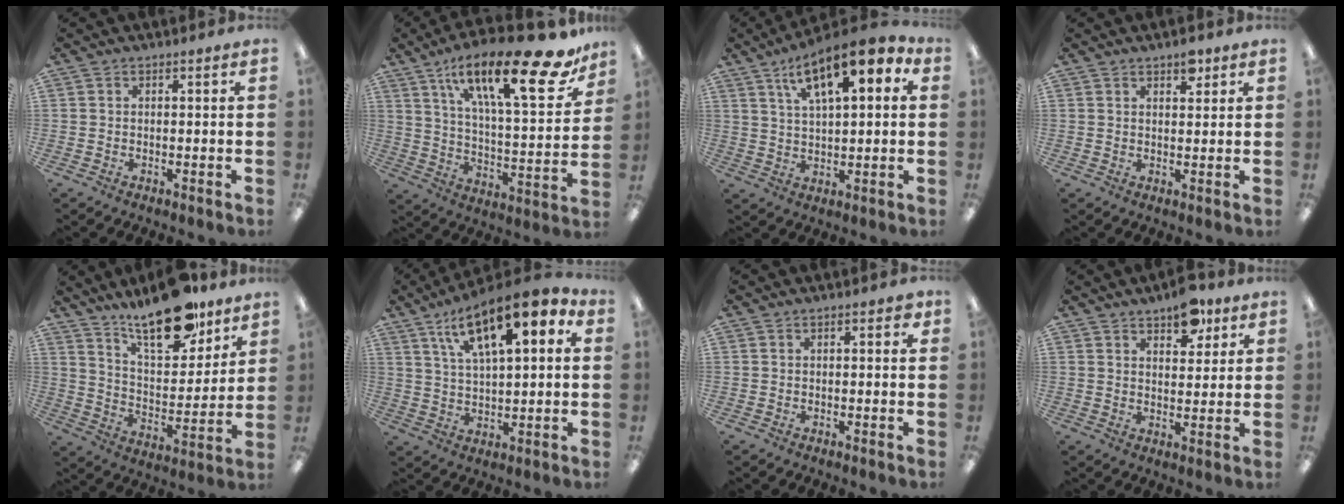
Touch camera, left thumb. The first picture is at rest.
{"total": 26.2, "force": [15.9, 8.2, 19.1], "torque": [-0.292, -0.087, 0.255]}
{"total": 14.3, "force": [8.1, 5.1, 10.6], "torque": [-0.165, -0.030, 0.133]}
{"total": 3.5, "force": [2.7, 1.5, 1.6], "torque": [-0.003, -0.013, 0.041]}
{"total": 18.4, "force": [14.4, 6.8, 9.2], "torque": [-0.147, -0.091, 0.248]}
{"total": 16.4, "force": [9.6, 5.7, 12.0], "torque": [-0.195, -0.037, 0.159]}
{"total": 2.1, "force": [0.8, 0.8, 1.7], "torque": [-0.027, 0.002, 0.010]}
{"total": 8.2, "force": [5.9, 4.1, 3.9], "torque": [-0.034, -0.032, 0.099]}